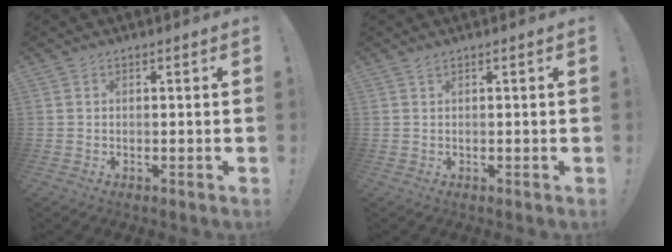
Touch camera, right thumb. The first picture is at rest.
{"total": 0.9, "force": [0.8, 0.1, 0.3], "torque": [-0.006, 0.002, 0.015]}